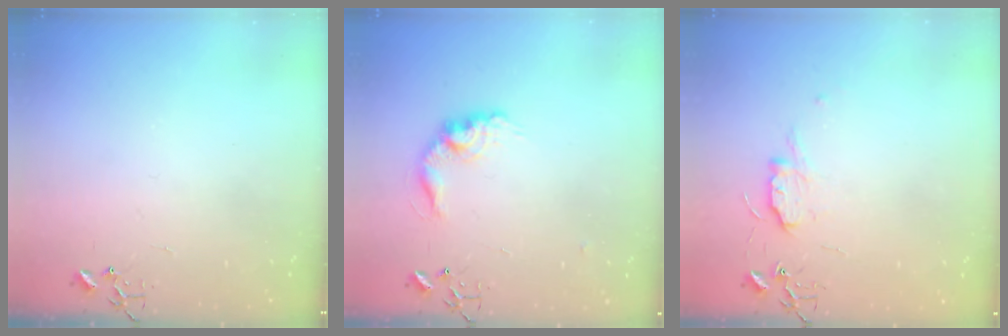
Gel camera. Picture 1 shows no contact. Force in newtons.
{"total": 11.9, "press": 11.9, "slide": 0.7}
{"total": 7.3, "press": 7.3, "slide": 0.7}